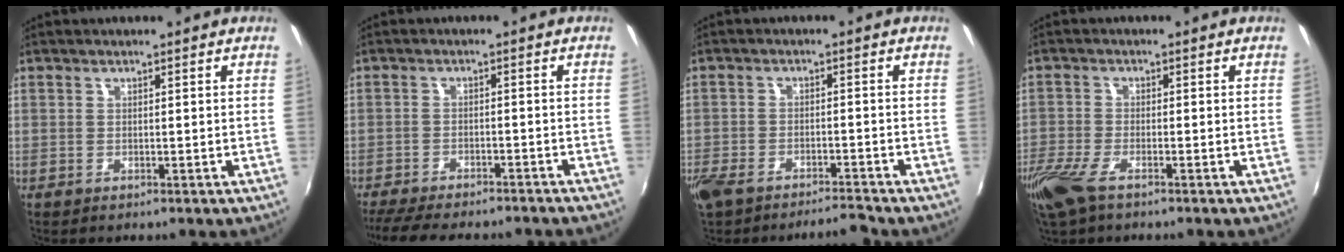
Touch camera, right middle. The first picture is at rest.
{"total": 14.1, "force": [-12.3, 2.8, 6.4], "torque": [-0.135, -0.030, -0.178]}
{"total": 7.7, "force": [-6.7, 1.9, 3.2], "torque": [-0.092, -0.013, -0.119]}
{"total": 7.8, "force": [-5.2, 2.5, 5.2], "torque": [-0.133, -0.024, -0.106]}